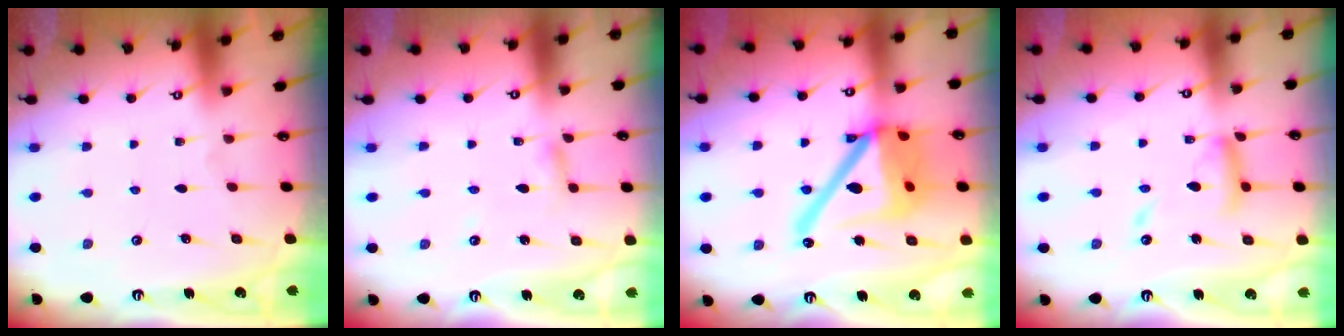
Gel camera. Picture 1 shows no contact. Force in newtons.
{"total": 3.5, "press": 3.5, "slide": 0.4}
{"total": 21.7, "press": 21.5, "slide": 2.8}
{"total": 12.6, "press": 12.6, "slide": 1.1}